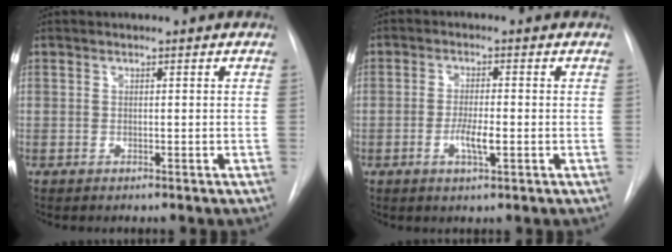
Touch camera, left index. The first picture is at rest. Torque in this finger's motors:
{"motor_torque": [0.63, 0.05, 0.10, 0.04]}